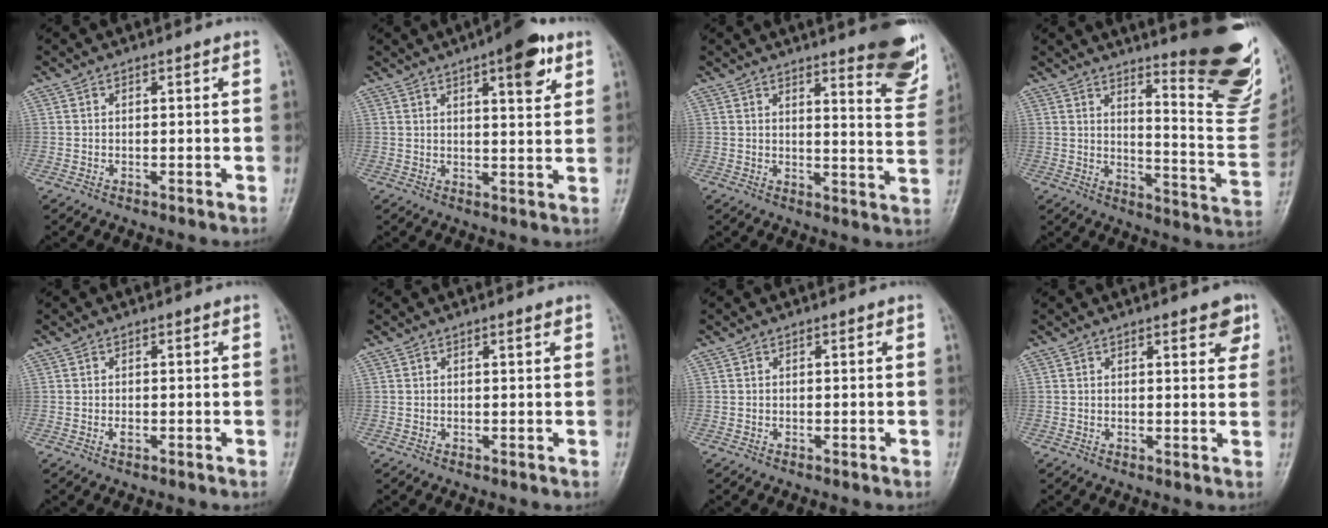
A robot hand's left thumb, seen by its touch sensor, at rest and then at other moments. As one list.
[{"total": 9.2, "force": [4.9, 2.9, 7.3], "torque": [-0.082, -0.019, 0.063]}, {"total": 13.5, "force": [9.4, 3.0, 9.2], "torque": [-0.081, -0.064, 0.110]}, {"total": 22.5, "force": [15.3, 4.4, 15.9], "torque": [-0.172, -0.134, 0.195]}, {"total": 0.9, "force": [-0.2, 0.6, 0.7], "torque": [-0.011, -0.002, -0.003]}, {"total": 0.9, "force": [0.7, 0.1, 0.6], "torque": [-0.007, -0.003, 0.009]}, {"total": 0.0}, {"total": 4.8, "force": [2.7, 1.8, 3.6], "torque": [-0.025, -0.011, 0.029]}]